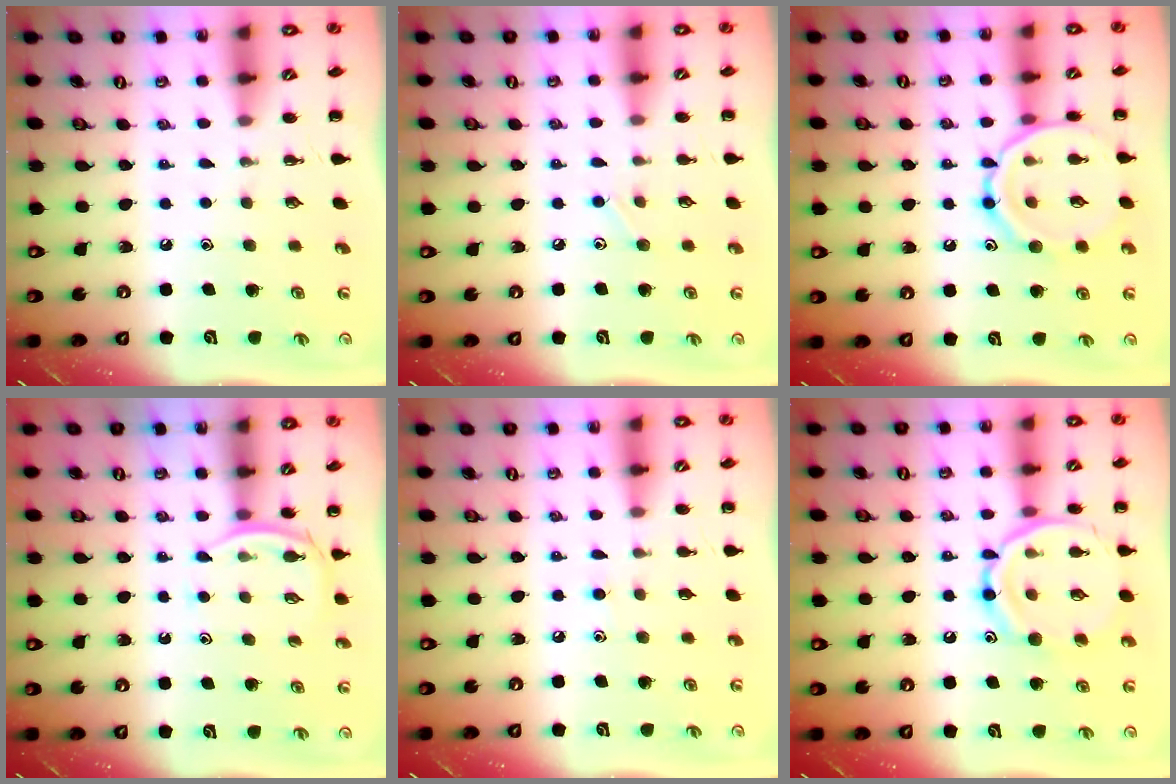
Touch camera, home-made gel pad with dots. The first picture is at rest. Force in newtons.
{"total": 6.2, "press": 5.9, "slide": 2.0}
{"total": 12.7, "press": 12.7, "slide": 0.5}
{"total": 4.3, "press": 4.1, "slide": 1.1}
{"total": 4.9, "press": 4.5, "slide": 1.8}
{"total": 16.0, "press": 15.9, "slide": 1.3}